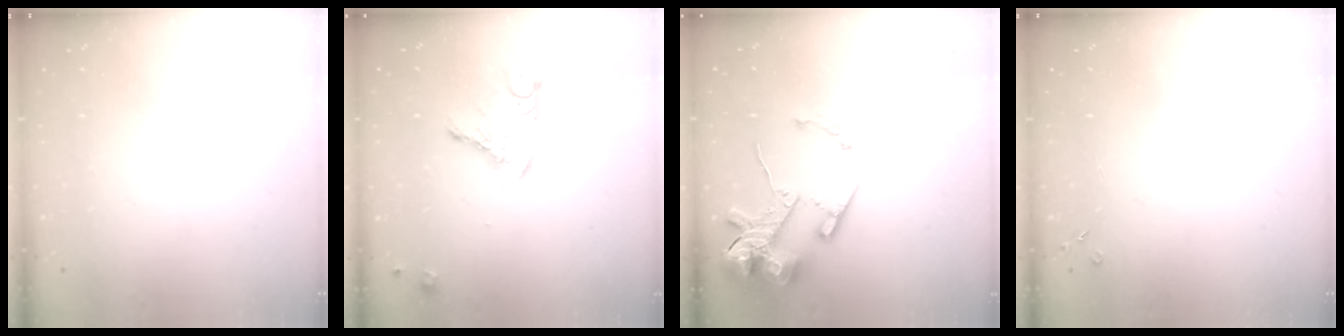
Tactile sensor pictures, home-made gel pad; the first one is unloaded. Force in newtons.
{"total": 11.2, "press": 11.1, "slide": 0.9}
{"total": 16.8, "press": 16.7, "slide": 2.2}
{"total": 2.8, "press": 2.8, "slide": 0.5}